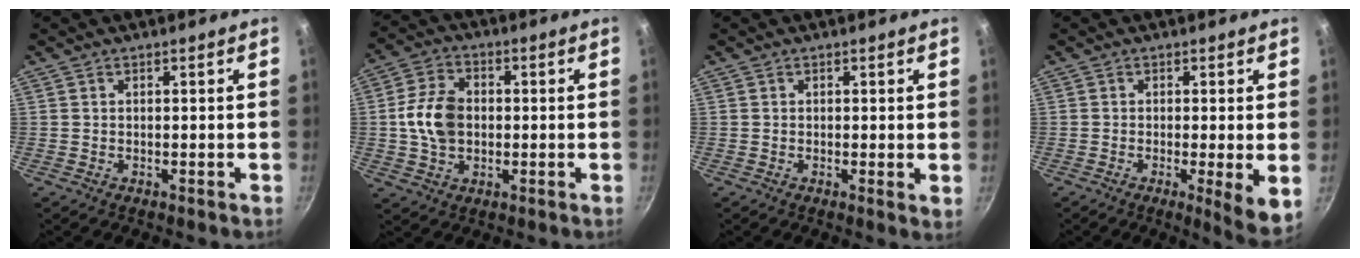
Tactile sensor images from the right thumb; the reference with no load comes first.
{"total": 9.8, "force": [-0.1, 7.0, 6.8], "torque": [-0.115, 0.019, -0.009]}
{"total": 1.6, "force": [0.1, 0.4, 1.5], "torque": [-0.021, -0.007, -0.003]}
{"total": 6.7, "force": [-1.1, 1.0, 6.5], "torque": [-0.090, -0.014, -0.014]}